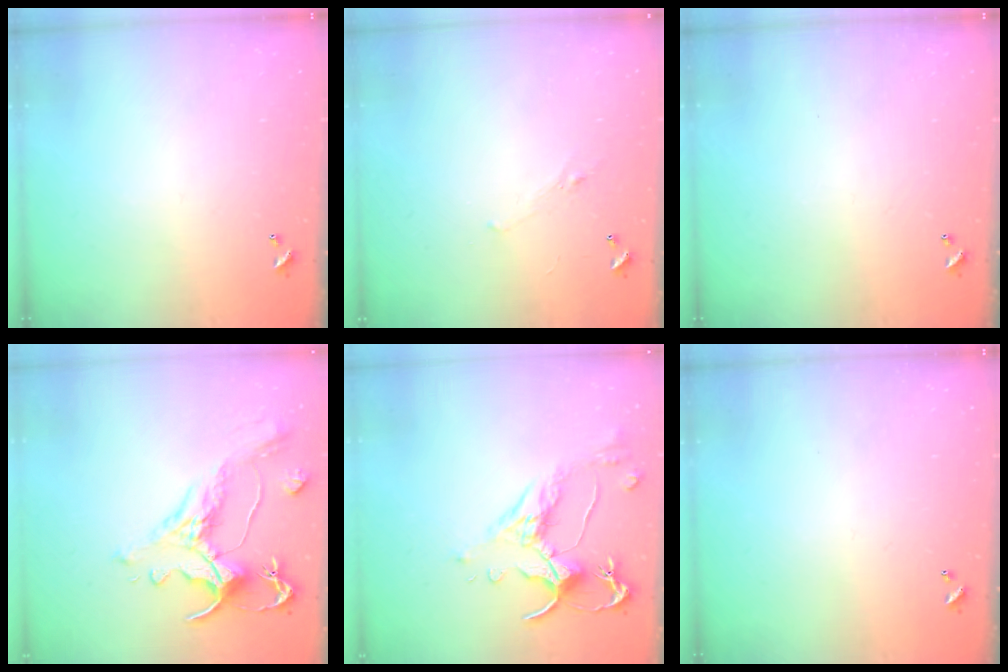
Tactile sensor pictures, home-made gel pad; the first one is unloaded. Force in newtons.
{"total": 0.7, "press": 0.2, "slide": 0.6}
{"total": 0.0}
{"total": 1.6, "press": 0.0, "slide": 1.6}
{"total": 2.5, "press": 2.1, "slide": 1.4}
{"total": 0.0}